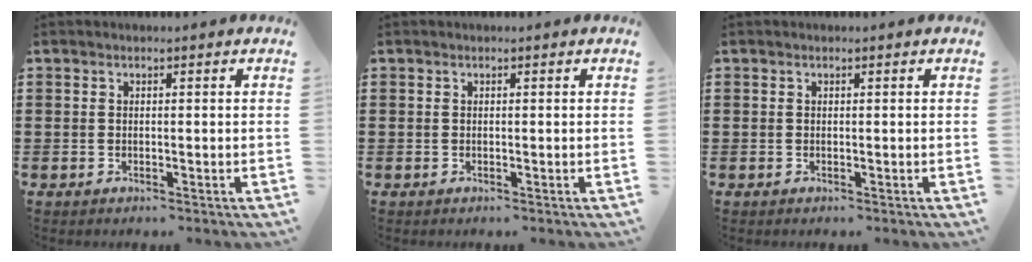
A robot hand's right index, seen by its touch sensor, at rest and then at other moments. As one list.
[{"total": 0.0}, {"total": 0.0}]